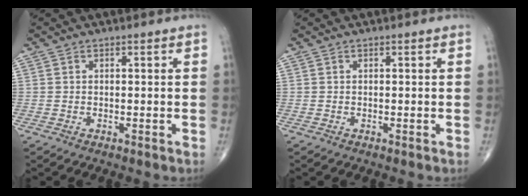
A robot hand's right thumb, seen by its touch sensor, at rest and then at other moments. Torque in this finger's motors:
{"motor_torque": [0.01, 0.02, -0.01, -0.01, 0.01]}